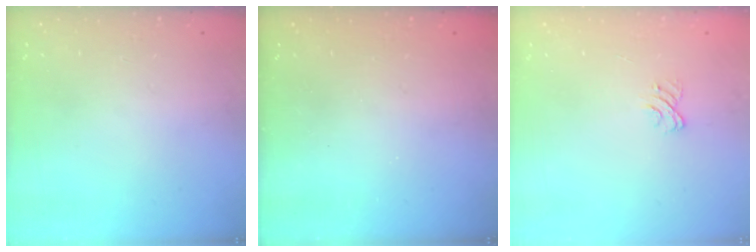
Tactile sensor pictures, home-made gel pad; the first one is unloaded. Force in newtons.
{"total": 2.6, "press": 2.5, "slide": 0.9}
{"total": 3.5, "press": 3.3, "slide": 1.2}